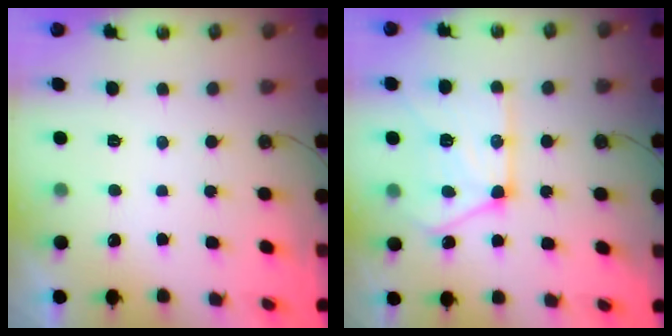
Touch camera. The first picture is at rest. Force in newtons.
{"total": 18.1, "press": 18.0, "slide": 1.6}